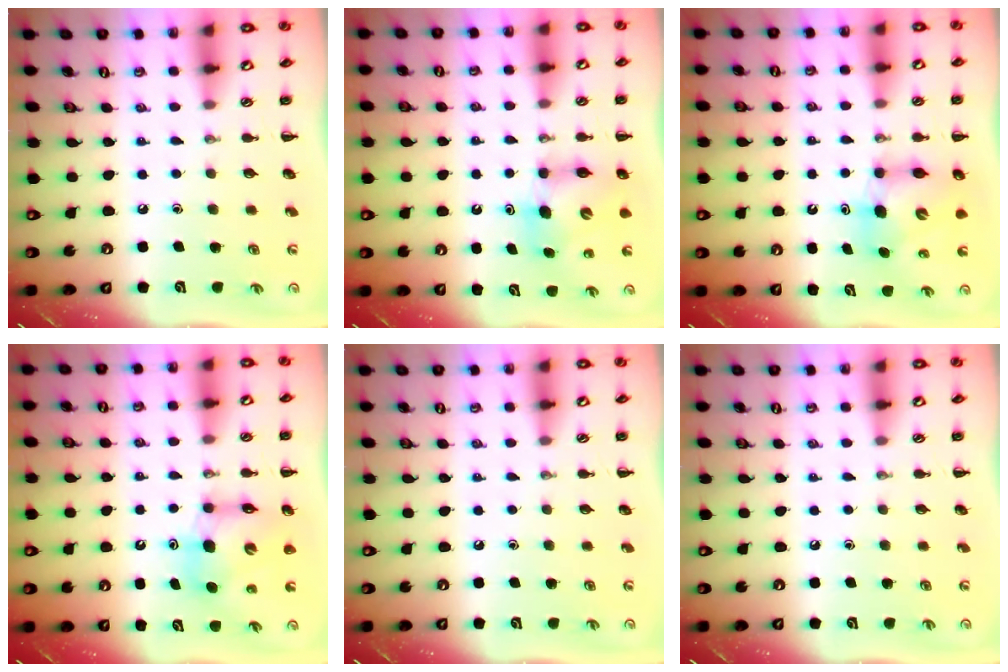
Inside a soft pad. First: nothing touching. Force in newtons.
{"total": 6.7, "press": 6.7, "slide": 0.6}
{"total": 6.2, "press": 6.0, "slide": 1.3}
{"total": 7.7, "press": 7.5, "slide": 1.3}
{"total": 0.0}
{"total": 0.0}